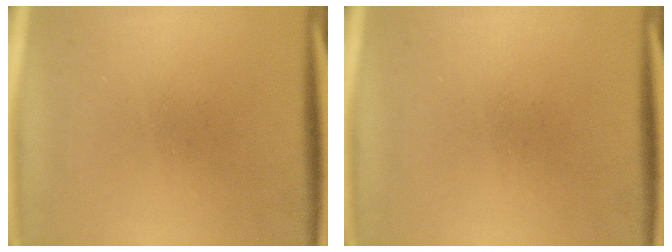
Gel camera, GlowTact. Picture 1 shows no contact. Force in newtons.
{"total": 0.0}